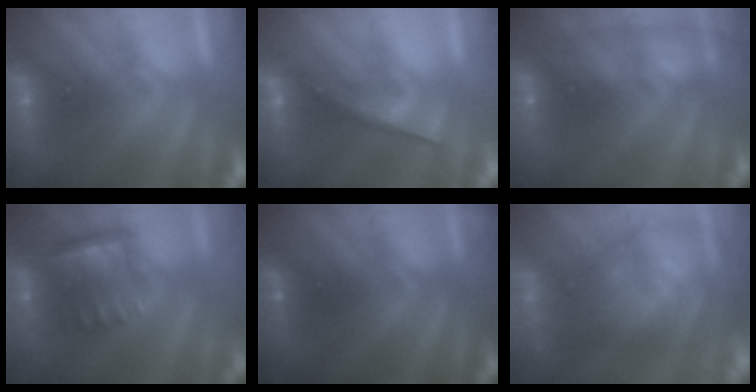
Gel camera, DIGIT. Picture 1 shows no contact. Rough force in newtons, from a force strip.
{"total": 4.5}
{"total": 9.1}
{"total": 3.7}
{"total": 2.5}
{"total": 5.8}